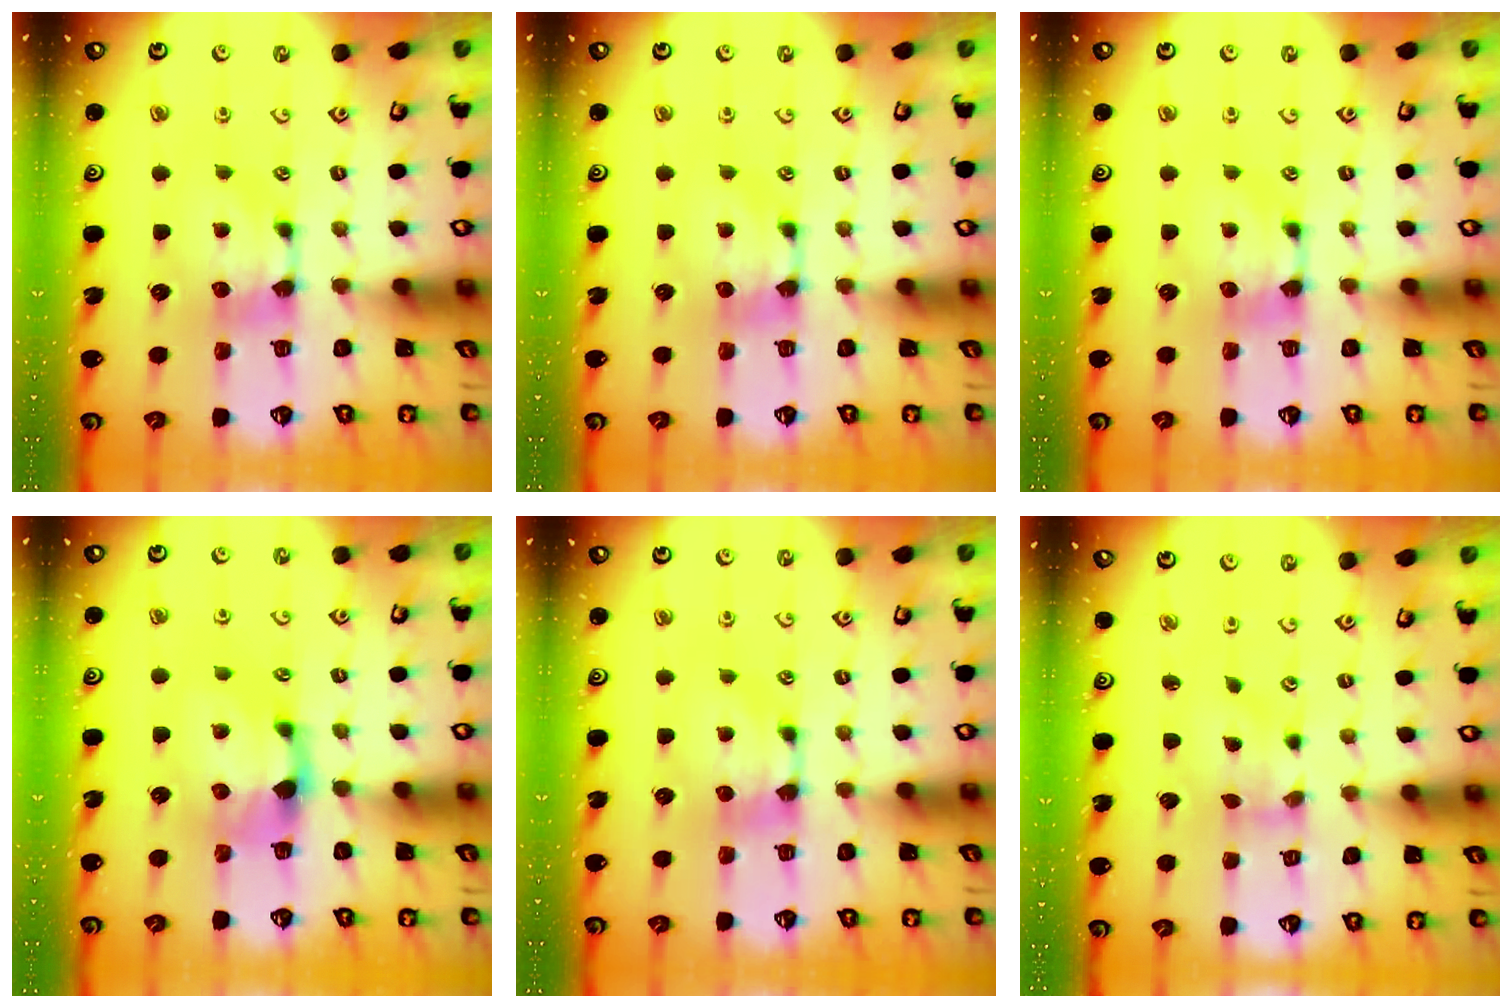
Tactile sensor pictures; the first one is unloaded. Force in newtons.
{"total": 0.0}
{"total": 0.0}
{"total": 1.9, "press": 1.1, "slide": 1.5}
{"total": 0.0}
{"total": 1.3, "press": 0.3, "slide": 1.2}